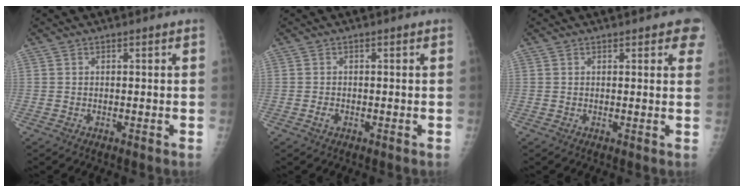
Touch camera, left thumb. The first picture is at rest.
{"total": 1.1, "force": [-0.4, 0.7, 0.7], "torque": [-0.015, 0.002, -0.008]}
{"total": 4.3, "force": [2.8, 1.6, 2.9], "torque": [-0.005, -0.001, 0.026]}